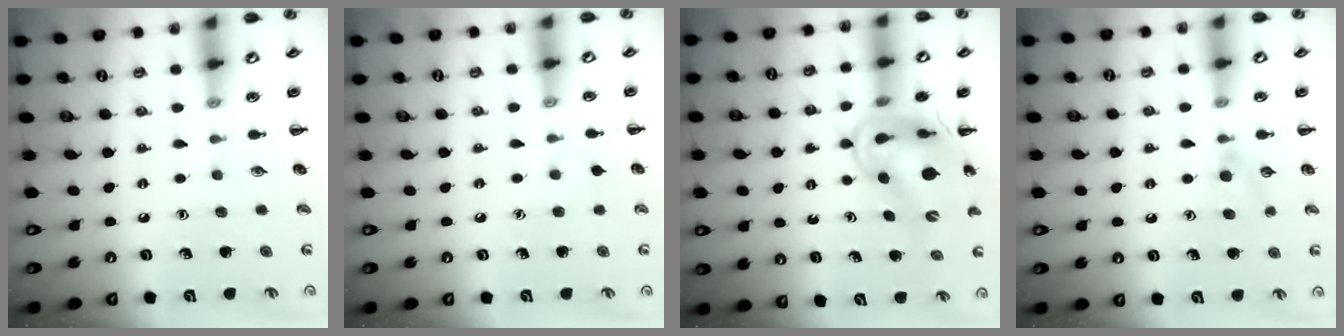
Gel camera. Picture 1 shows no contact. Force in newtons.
{"total": 2.6, "press": 2.4, "slide": 1.1}
{"total": 12.2, "press": 11.6, "slide": 3.8}
{"total": 5.1, "press": 4.8, "slide": 1.8}